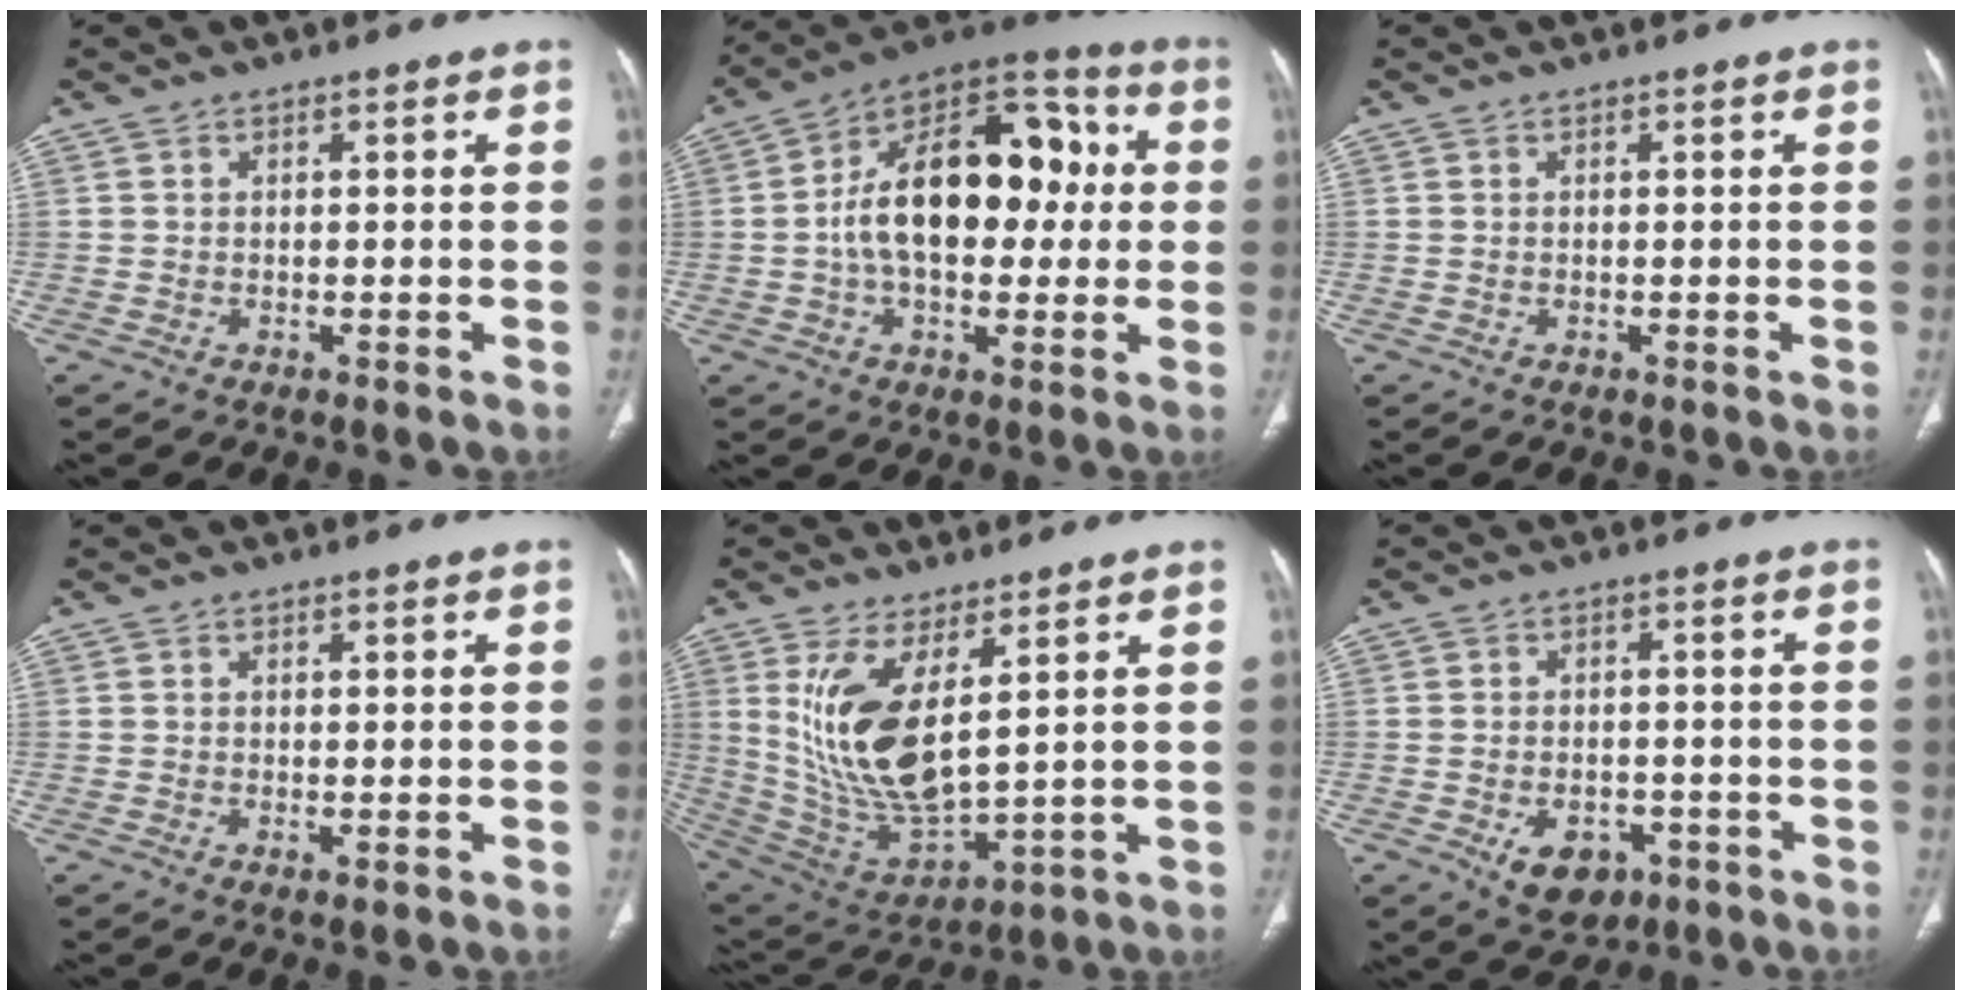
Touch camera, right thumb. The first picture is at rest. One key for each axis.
{"total": 22.4, "fx": 1.4, "fy": 13.2, "fz": 18.0, "tx": -0.257, "ty": 0.036, "tz": 0.015}
{"total": 0.0}
{"total": 0.9, "fx": -0.1, "fy": 0.3, "fz": 0.8, "tx": -0.022, "ty": -0.007, "tz": 0.000}
{"total": 15.6, "fx": 4.9, "fy": 6.3, "fz": 13.4, "tx": -0.260, "ty": -0.034, "tz": 0.120}
{"total": 7.3, "fx": -3.2, "fy": 5.0, "fz": 4.3, "tx": -0.053, "ty": 0.015, "tz": -0.036}